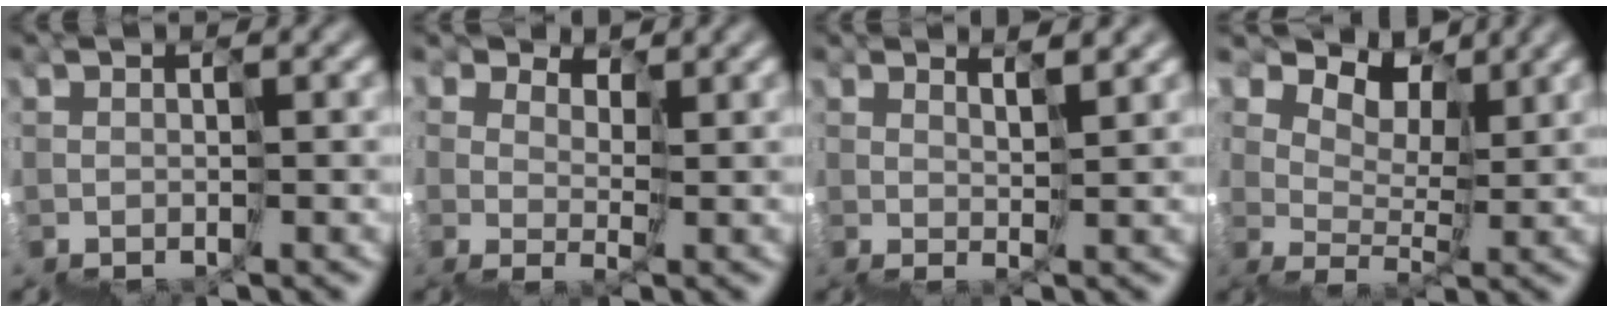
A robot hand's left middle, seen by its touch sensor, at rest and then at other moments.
{"total": 3.1, "force": [2.8, 1.2, 0.0], "torque": [0.009, 0.014, 0.060]}
{"total": 4.2, "force": [3.2, 1.3, 2.5], "torque": [-0.010, 0.031, 0.055]}
{"total": 4.9, "force": [4.7, 0.6, -1.2], "torque": [0.027, 0.020, 0.077]}